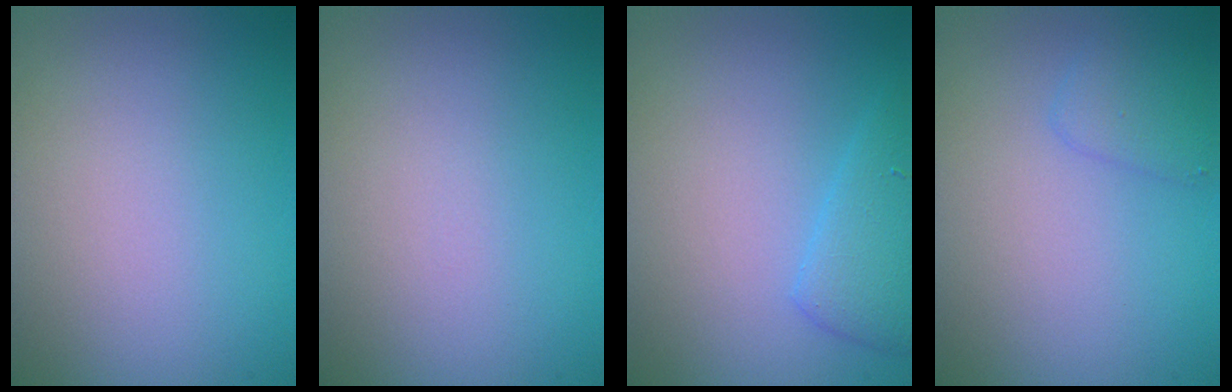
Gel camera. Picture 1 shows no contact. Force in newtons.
{"total": 0.0}
{"total": 2.5, "press": 2.5, "slide": 0.2}
{"total": 1.6, "press": 1.6, "slide": 0.1}